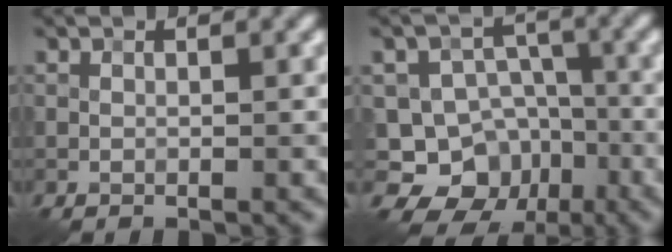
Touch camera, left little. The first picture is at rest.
{"total": 9.3, "force": [-4.1, 7.6, 3.5], "torque": [-0.038, 0.009, -0.085]}